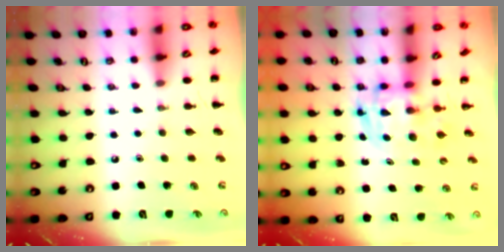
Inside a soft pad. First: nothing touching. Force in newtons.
{"total": 3.4, "press": 3.3, "slide": 0.6}